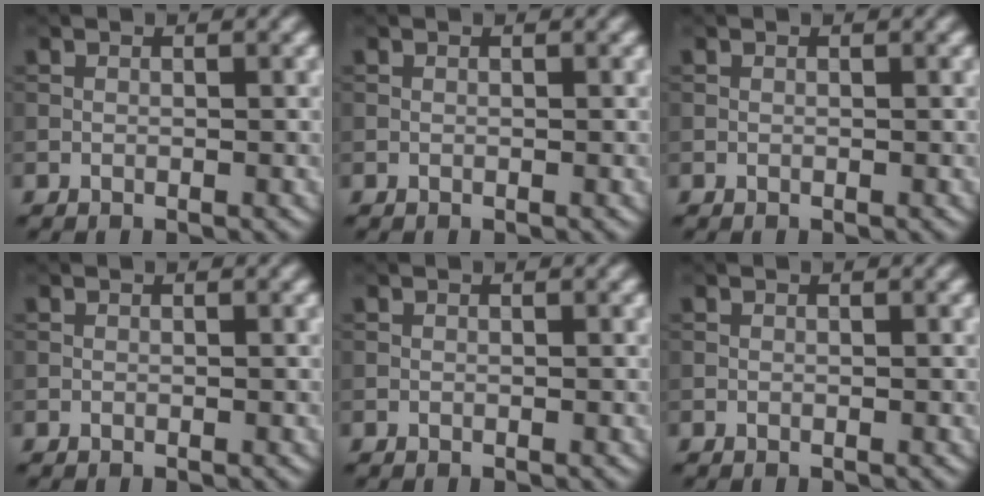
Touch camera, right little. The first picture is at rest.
{"total": 0.0}
{"total": 0.0}
{"total": 0.0}
{"total": 0.0}
{"total": 0.0}